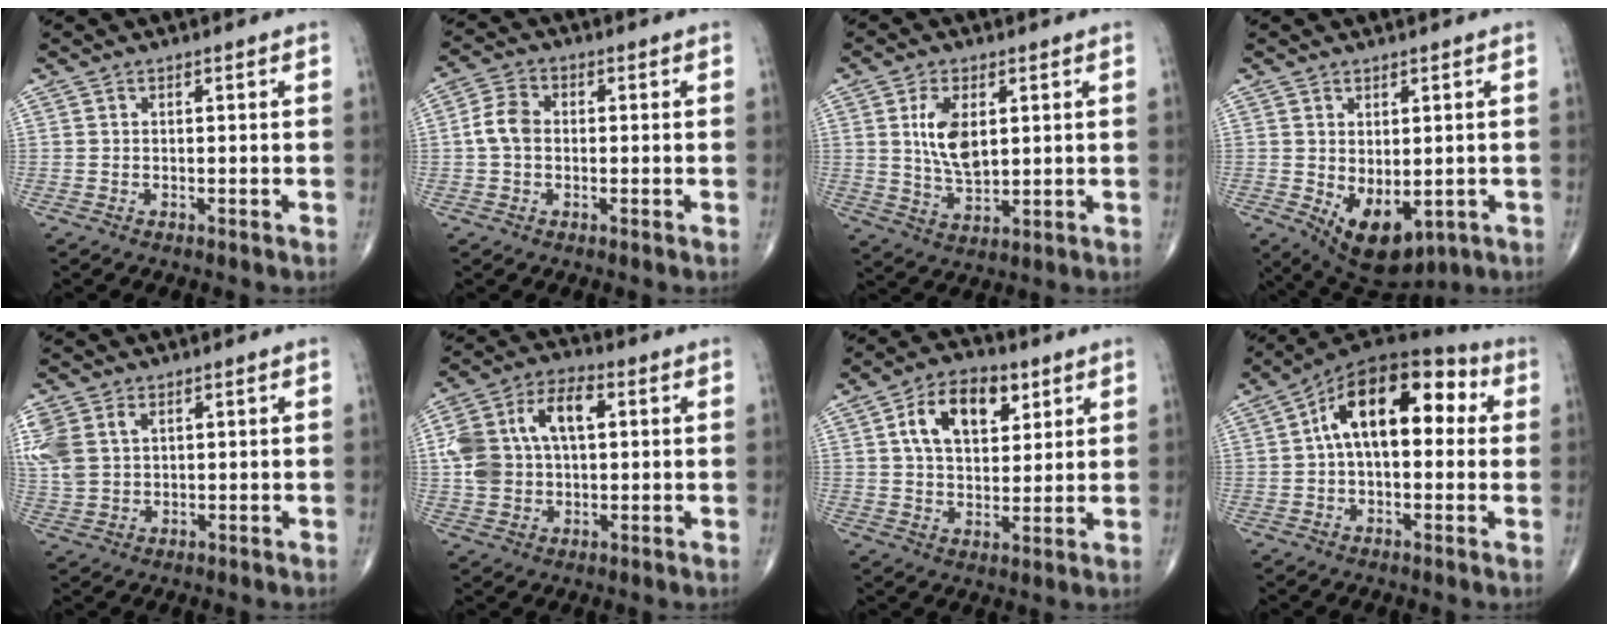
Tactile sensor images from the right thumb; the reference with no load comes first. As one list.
[{"total": 5.0, "force": [-0.2, 3.7, 3.4], "torque": [-0.067, 0.015, -0.012]}, {"total": 8.6, "force": [2.0, 4.6, 7.0], "torque": [-0.120, -0.013, 0.045]}, {"total": 9.8, "force": [-2.1, 5.6, 7.8], "torque": [-0.104, -0.005, -0.007]}, {"total": 11.7, "force": [3.8, 8.5, 7.2], "torque": [-0.196, 0.009, 0.083]}, {"total": 14.6, "force": [2.5, 9.2, 11.0], "torque": [-0.196, 0.027, 0.042]}, {"total": 12.6, "force": [4.8, 7.6, 8.8], "torque": [-0.120, -0.007, 0.081]}, {"total": 17.0, "force": [3.0, 9.3, 14.0], "torque": [-0.190, 0.044, 0.035]}]